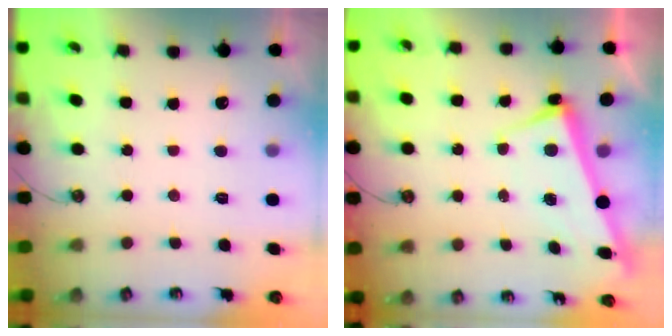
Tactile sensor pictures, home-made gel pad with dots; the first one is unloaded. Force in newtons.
{"total": 3.2, "press": 3.1, "slide": 0.8}